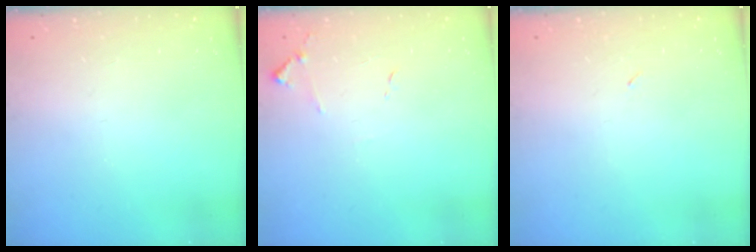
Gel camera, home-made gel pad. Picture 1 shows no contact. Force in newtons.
{"total": 7.9, "press": 7.8, "slide": 0.7}
{"total": 2.1, "press": 1.9, "slide": 1.0}